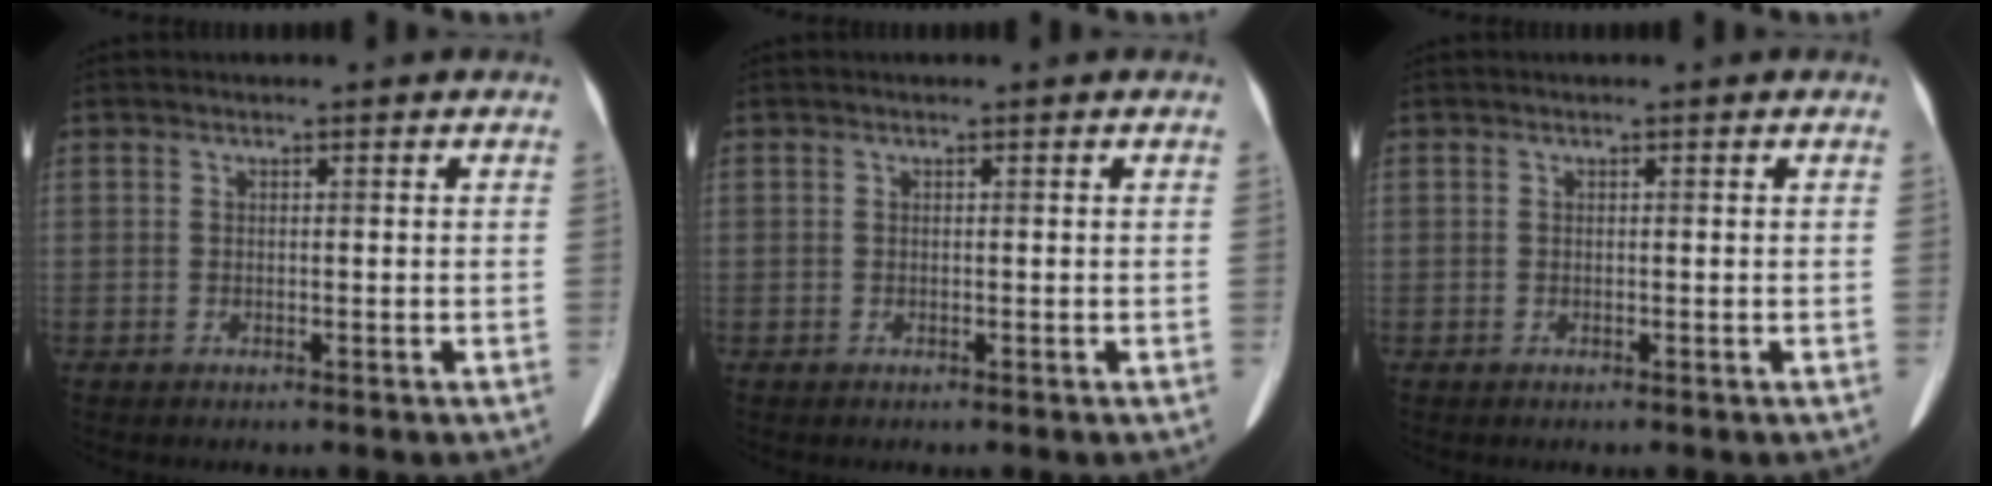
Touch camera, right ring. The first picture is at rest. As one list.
[{"total": 0.0}, {"total": 0.0}]